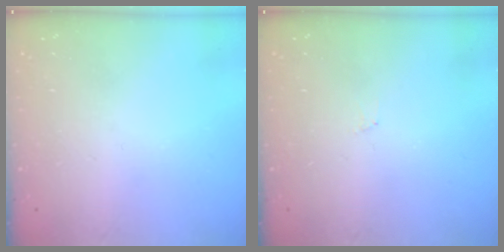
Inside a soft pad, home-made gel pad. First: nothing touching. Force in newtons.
{"total": 2.8, "press": 2.8, "slide": 0.4}